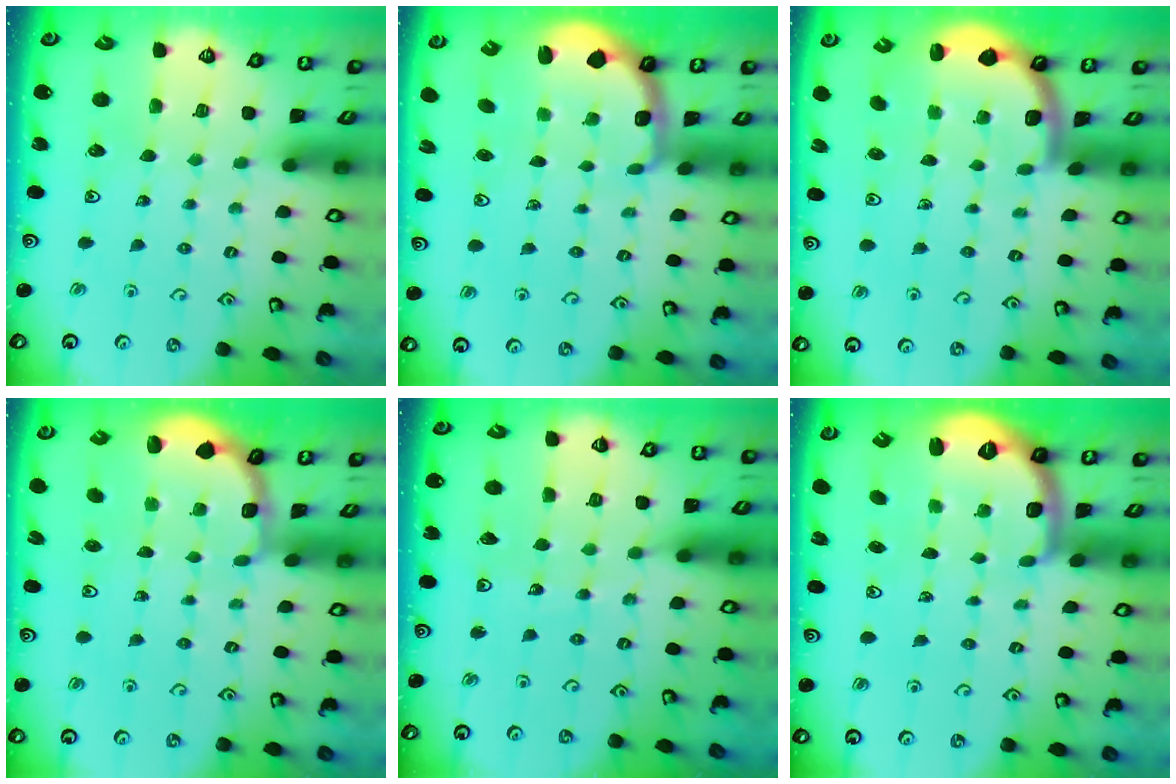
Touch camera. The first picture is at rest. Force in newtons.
{"total": 2.5, "press": 1.2, "slide": 2.1}
{"total": 1.6, "press": 1.6, "slide": 0.1}
{"total": 1.8, "press": 1.6, "slide": 0.7}
{"total": 4.9, "press": 4.9, "slide": 0.6}
{"total": 2.1, "press": 1.9, "slide": 1.0}